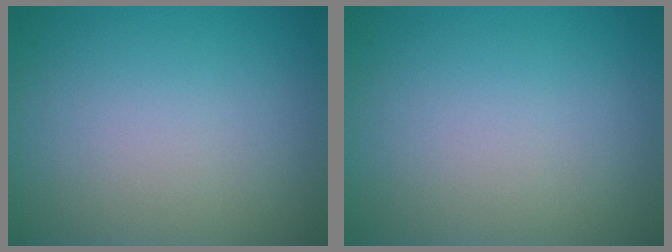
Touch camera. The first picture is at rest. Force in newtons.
{"total": 0.0}